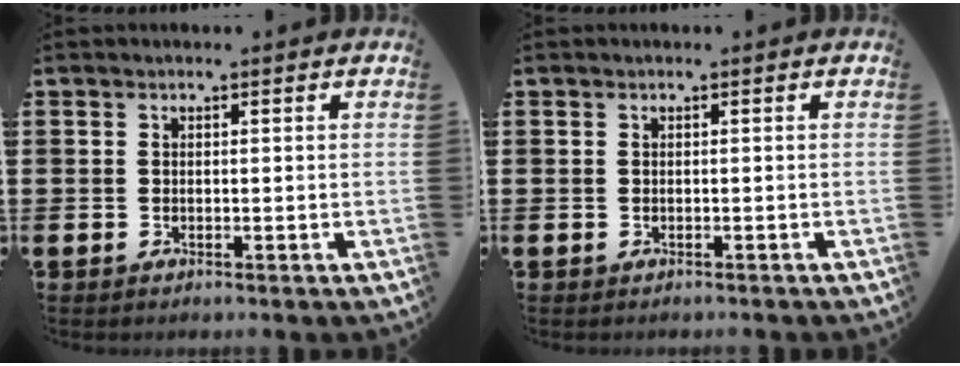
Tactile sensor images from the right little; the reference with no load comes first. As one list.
[{"total": 0.0}]